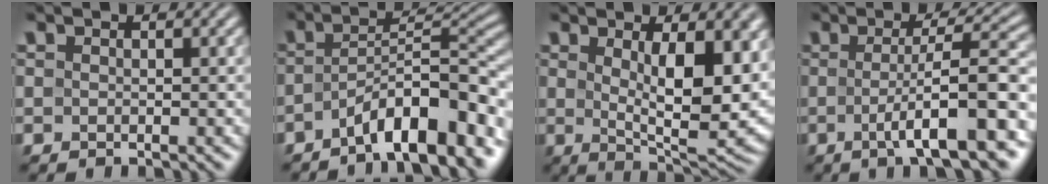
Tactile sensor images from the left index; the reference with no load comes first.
{"total": 9.8, "force": [-5.3, 2.7, 7.8], "torque": [-0.103, 0.012, -0.093]}
{"total": 10.8, "force": [1.7, 4.1, 9.8], "torque": [-0.146, -0.019, 0.036]}
{"total": 9.6, "force": [-2.2, 1.9, 9.1], "torque": [-0.122, 0.005, -0.039]}